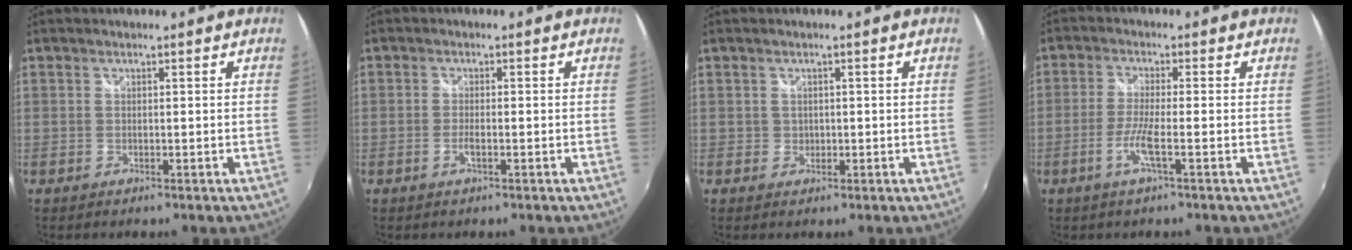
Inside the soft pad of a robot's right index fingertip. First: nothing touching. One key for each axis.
{"total": 1.5, "fx": -0.7, "fy": 0.2, "fz": 1.3, "tx": -0.030, "ty": -0.002, "tz": -0.014}
{"total": 1.1, "fx": 0.0, "fy": 1.1, "fz": 0.0, "tx": 0.004, "ty": -0.001, "tz": 0.001}
{"total": 4.3, "fx": -1.9, "fy": -0.5, "fz": 3.8, "tx": -0.088, "ty": -0.006, "tz": -0.041}